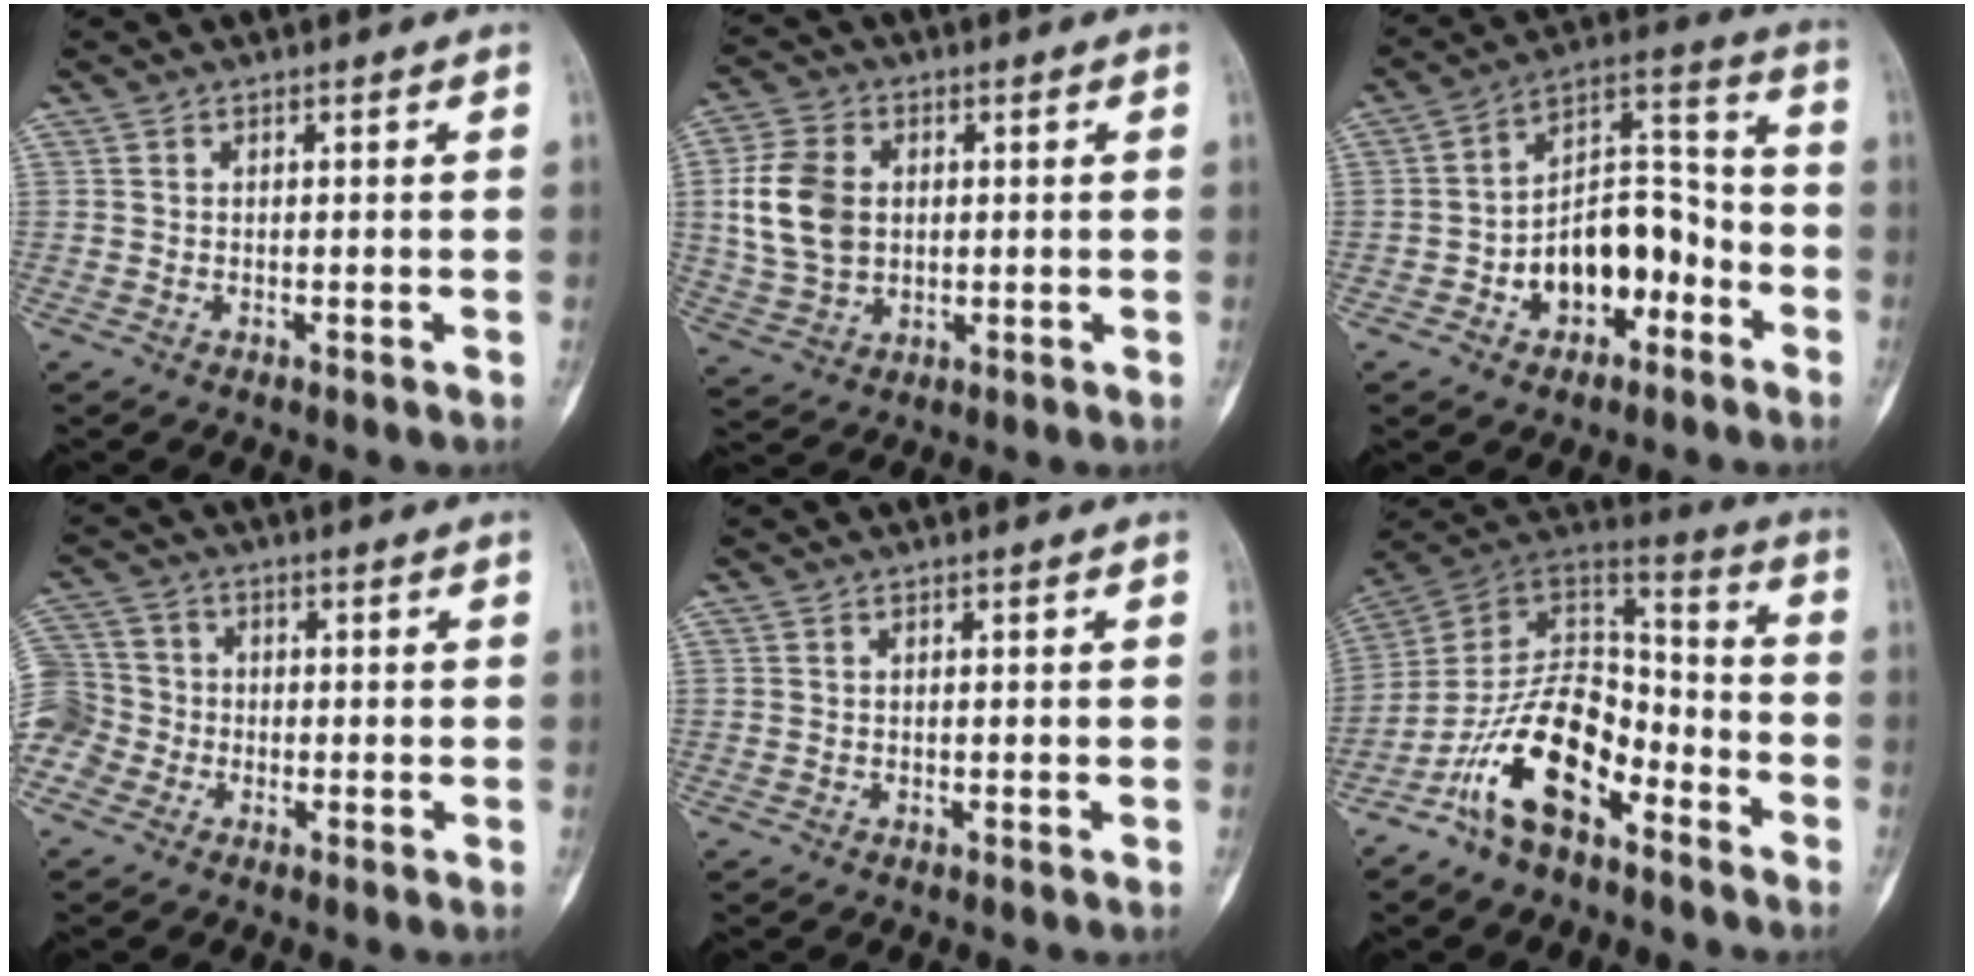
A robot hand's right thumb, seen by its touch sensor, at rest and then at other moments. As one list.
[{"total": 12.3, "force": [1.3, 9.0, 8.2], "torque": [-0.148, 0.002, 0.027]}, {"total": 14.8, "force": [-4.9, 9.4, 10.4], "torque": [-0.120, 0.061, -0.079]}, {"total": 11.2, "force": [-3.6, 10.0, 3.4], "torque": [-0.088, 0.040, -0.075]}, {"total": 0.0}, {"total": 17.8, "force": [-9.5, 9.4, 11.9], "torque": [-0.193, 0.091, -0.178]}]